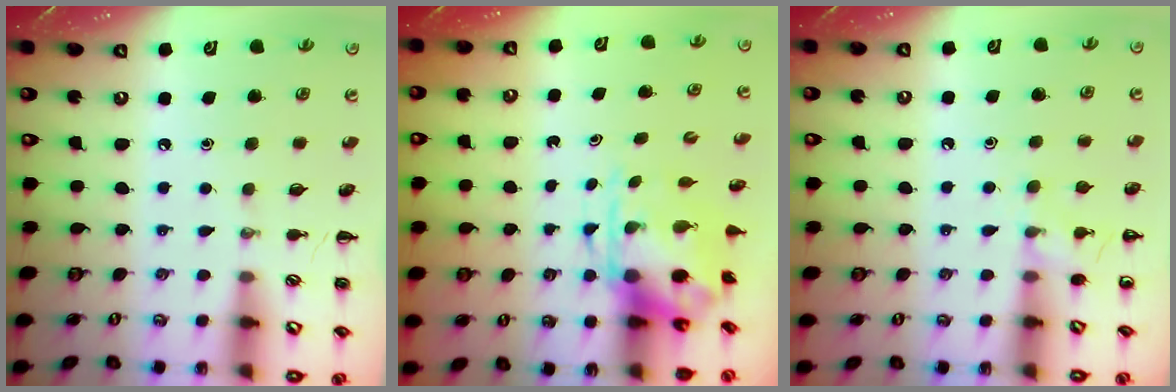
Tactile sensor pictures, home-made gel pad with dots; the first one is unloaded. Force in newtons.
{"total": 4.7, "press": 4.6, "slide": 0.4}
{"total": 6.5, "press": 6.2, "slide": 2.0}